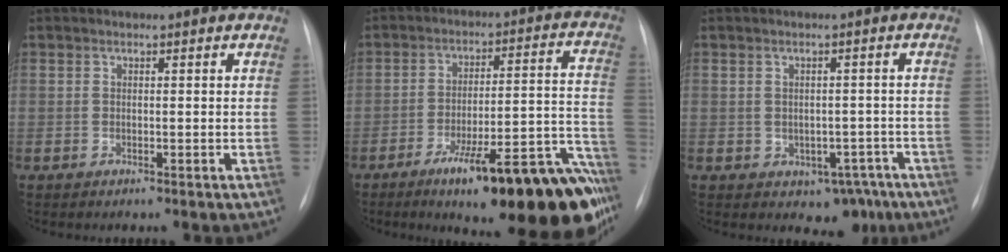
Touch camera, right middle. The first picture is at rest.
{"total": 23.5, "force": [-15.4, 4.0, 17.3], "torque": [-0.123, 0.038, -0.215]}
{"total": 5.0, "force": [-2.4, 3.7, 2.3], "torque": [-0.018, 0.017, -0.019]}